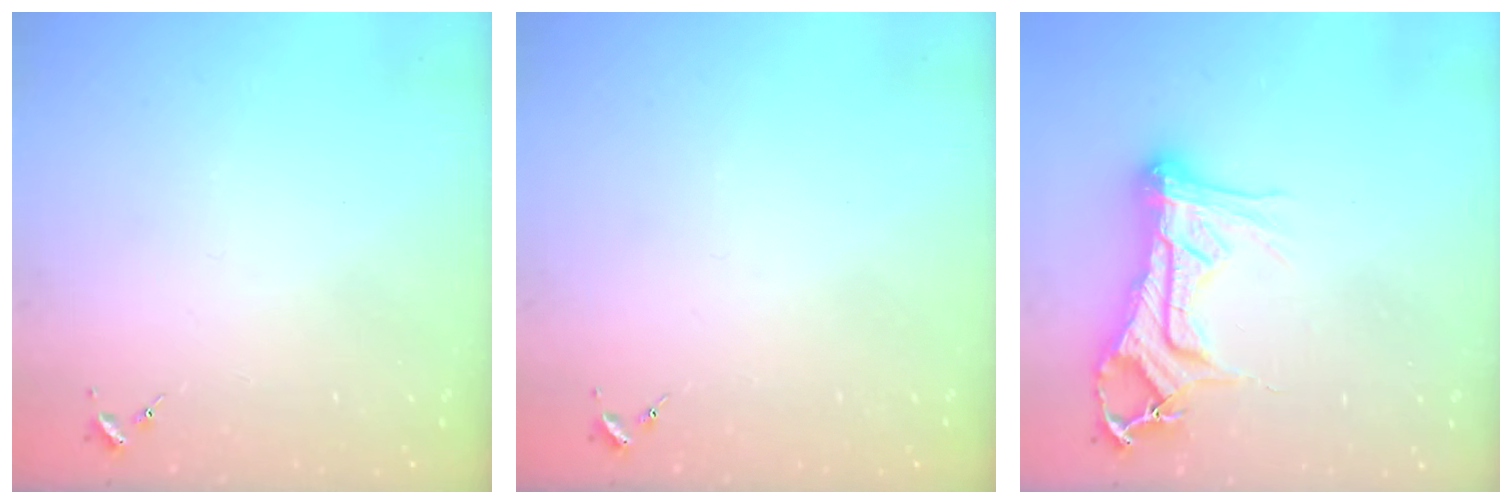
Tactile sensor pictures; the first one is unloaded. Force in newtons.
{"total": 0.0}
{"total": 15.6, "press": 15.6, "slide": 1.1}